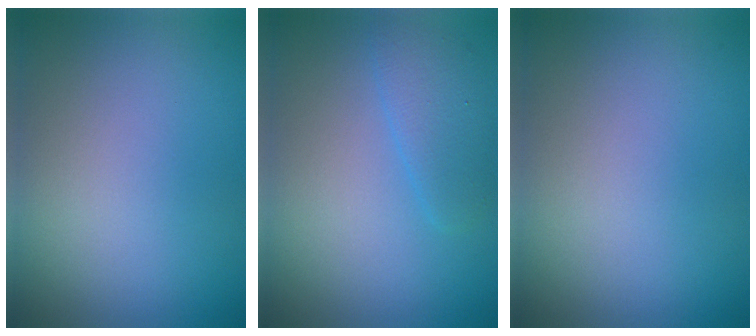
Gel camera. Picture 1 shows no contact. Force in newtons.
{"total": 2.2, "press": 2.2, "slide": 0.2}
{"total": 0.0}